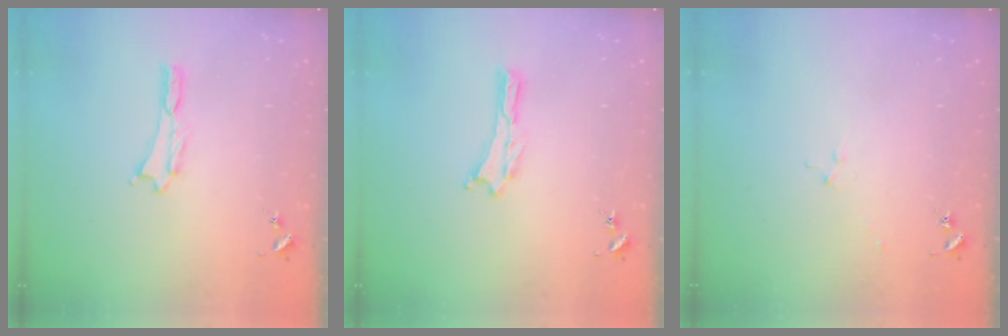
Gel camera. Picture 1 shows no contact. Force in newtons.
{"total": 0.0}
{"total": 2.5, "press": 2.5, "slide": 0.3}